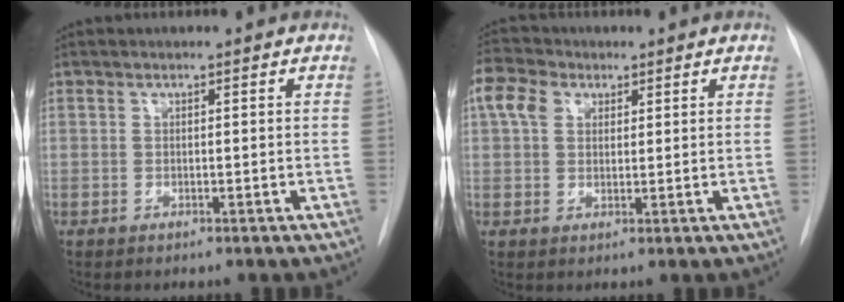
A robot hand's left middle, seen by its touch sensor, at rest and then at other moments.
{"total": 5.1, "force": [2.2, 3.7, 2.6], "torque": [-0.069, 0.023, 0.042]}